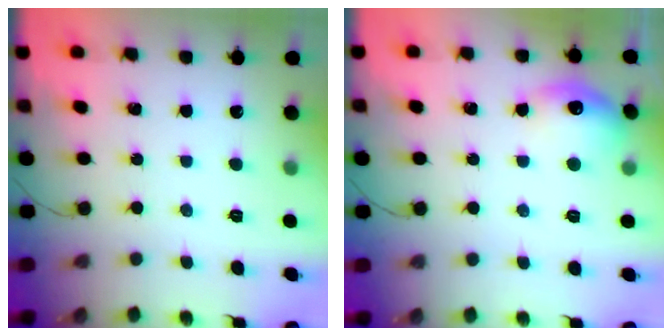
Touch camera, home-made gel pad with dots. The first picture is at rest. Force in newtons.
{"total": 11.4, "press": 11.4, "slide": 0.7}